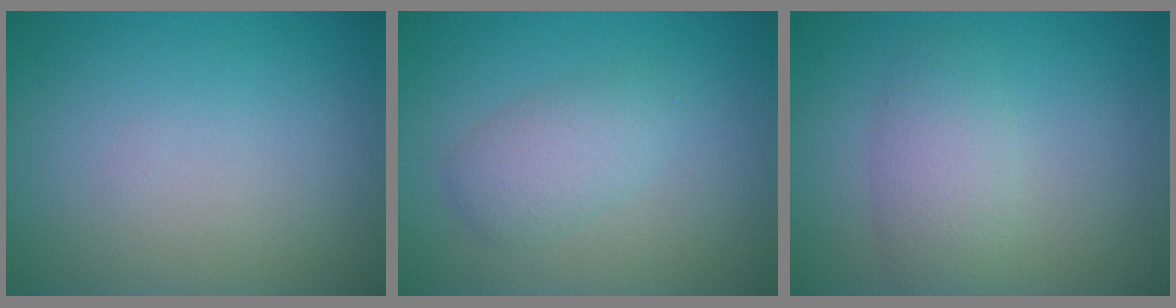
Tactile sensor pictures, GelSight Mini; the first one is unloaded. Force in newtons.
{"total": 2.7, "press": 2.7, "slide": 0.1}
{"total": 2.9, "press": 2.9, "slide": 0.2}